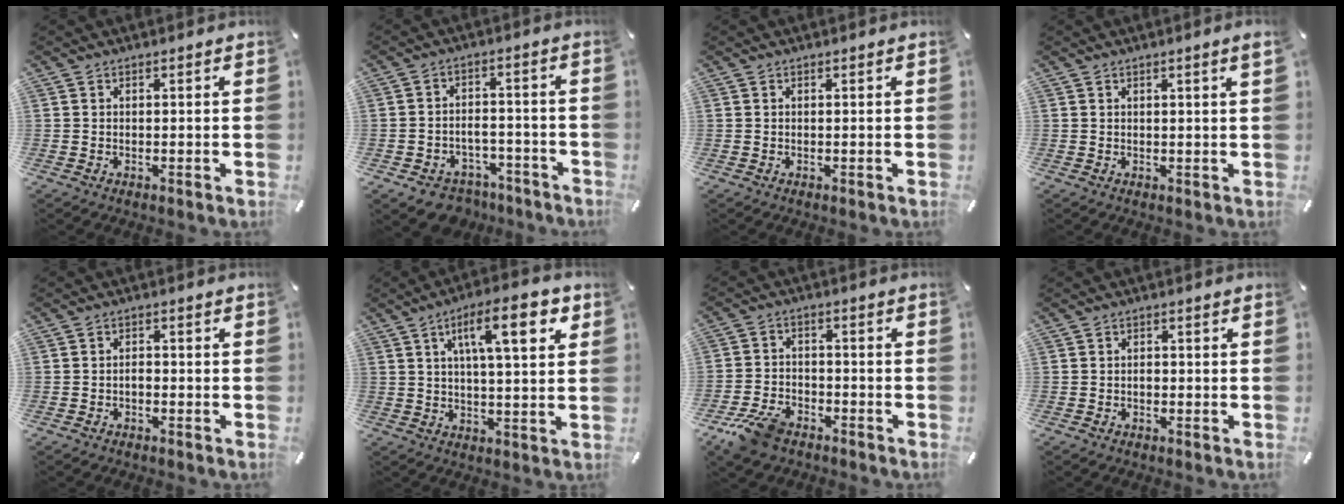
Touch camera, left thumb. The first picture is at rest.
{"total": 6.6, "force": [-4.7, 4.2, 1.7], "torque": [-0.023, 0.034, -0.083]}
{"total": 0.0}
{"total": 2.0, "force": [0.9, 0.0, 1.8], "torque": [-0.034, 0.001, 0.014]}
{"total": 1.6, "force": [-0.8, 1.0, 1.0], "torque": [-0.020, 0.006, -0.018]}
{"total": 13.7, "force": [5.6, 4.0, 11.8], "torque": [-0.185, -0.005, 0.084]}
{"total": 8.7, "force": [-6.1, 4.7, 4.0], "torque": [-0.080, 0.030, -0.115]}
{"total": 1.1, "force": [-0.5, 0.8, 0.7], "torque": [-0.014, 0.003, -0.010]}